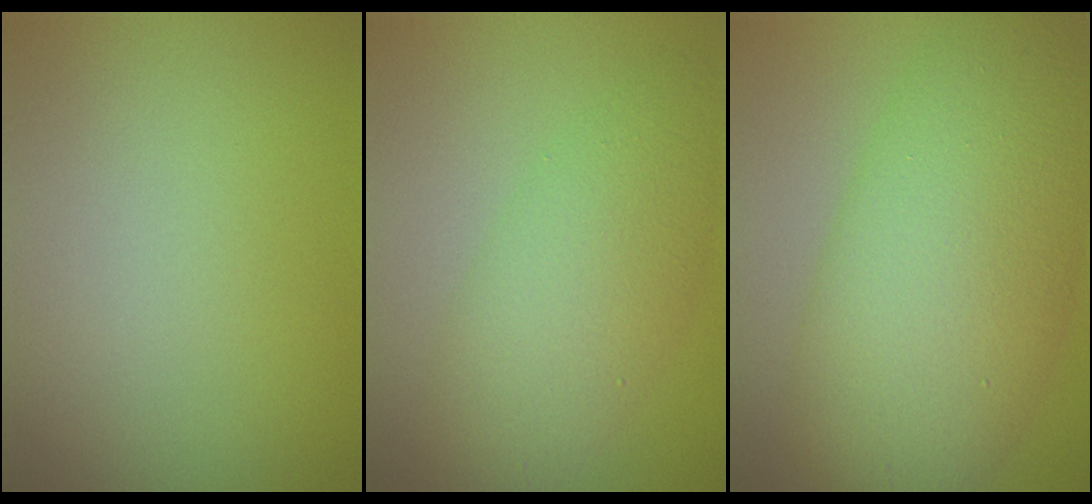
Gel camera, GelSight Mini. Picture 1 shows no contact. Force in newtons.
{"total": 5.5, "press": 5.5, "slide": 0.3}
{"total": 11.5, "press": 11.5, "slide": 0.1}